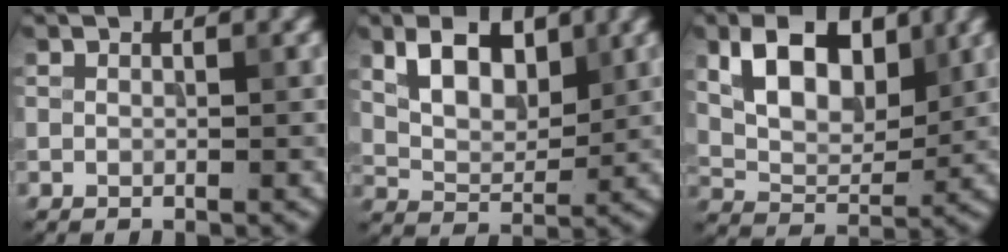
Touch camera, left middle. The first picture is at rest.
{"total": 5.3, "force": [2.4, 3.1, 3.6], "torque": [-0.070, -0.002, 0.040]}
{"total": 7.2, "force": [2.8, 4.3, 5.1], "torque": [-0.090, -0.005, 0.047]}